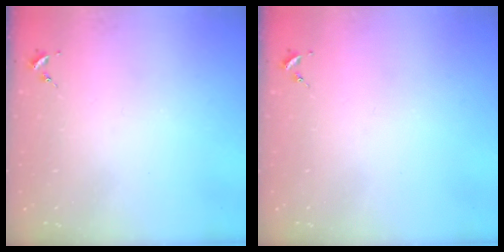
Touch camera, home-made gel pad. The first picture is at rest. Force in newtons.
{"total": 0.0}